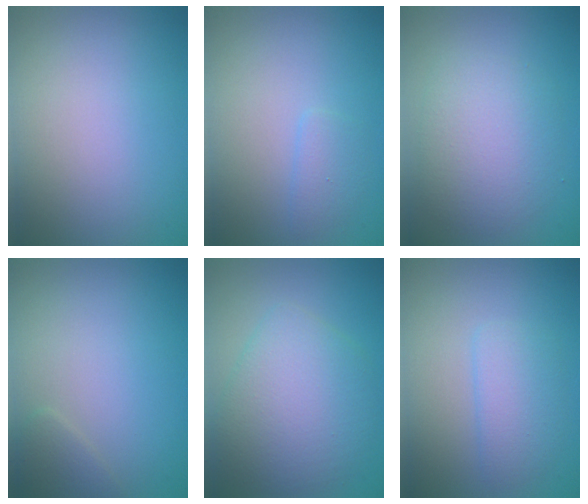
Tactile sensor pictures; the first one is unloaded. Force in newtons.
{"total": 1.3, "press": 1.3, "slide": 0.1}
{"total": 4.5, "press": 4.5, "slide": 0.2}
{"total": 1.2, "press": 1.2, "slide": 0.0}
{"total": 6.4, "press": 6.4, "slide": 0.3}
{"total": 2.6, "press": 2.6, "slide": 0.0}